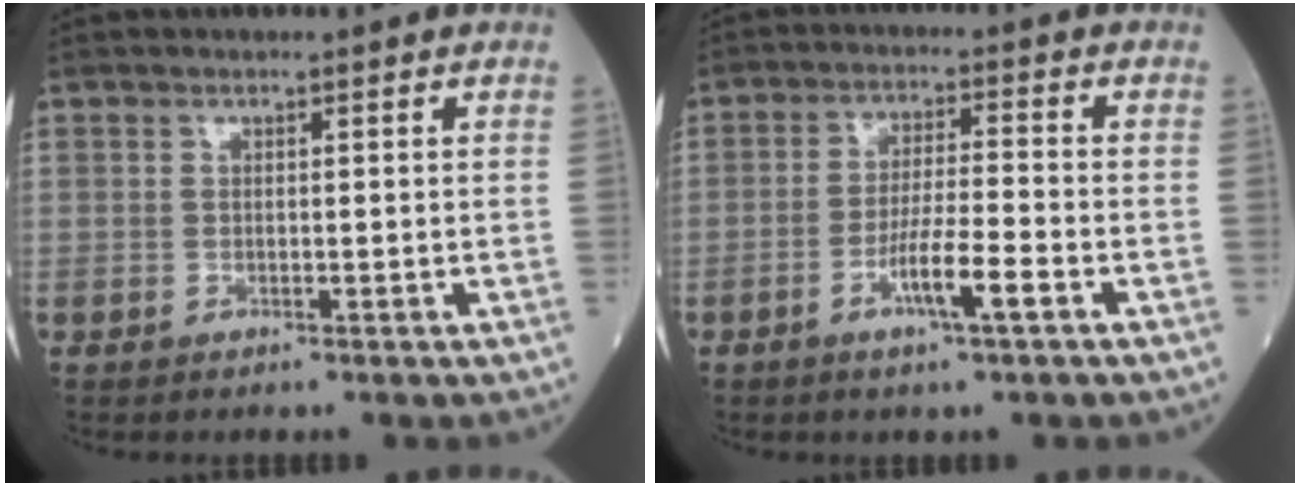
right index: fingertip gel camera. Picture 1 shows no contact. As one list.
[{"total": 6.8, "force": [-3.1, 0.2, 6.1], "torque": [-0.111, -0.004, -0.058]}]